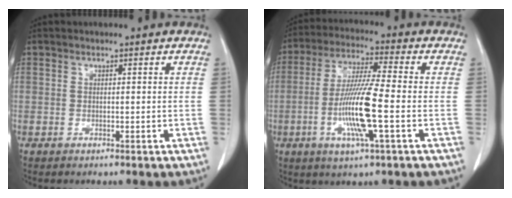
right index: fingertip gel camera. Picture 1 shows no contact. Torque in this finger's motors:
{"motor_torque": [1.73, -0.40, 0.56, 0.21]}